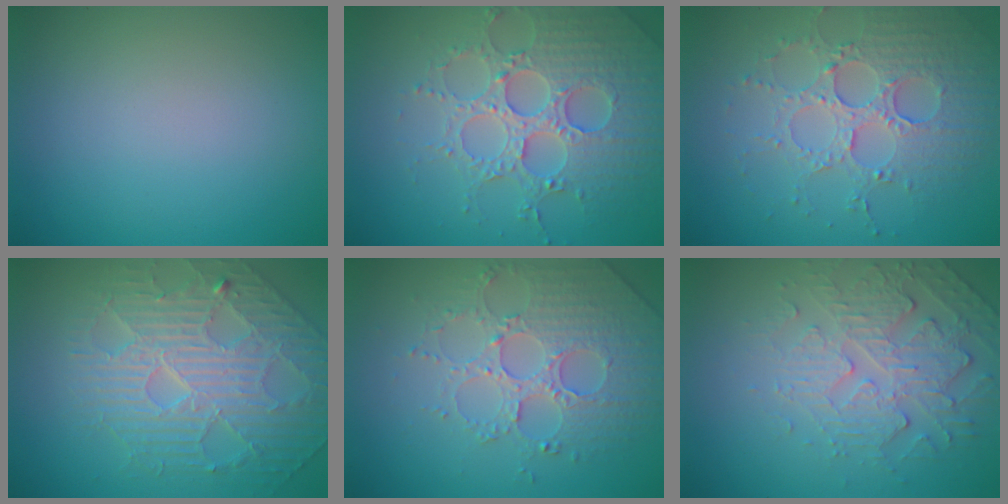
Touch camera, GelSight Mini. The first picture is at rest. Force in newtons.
{"total": 5.3, "press": 5.1, "slide": 1.2}
{"total": 4.5, "press": 4.2, "slide": 1.7}
{"total": 5.0, "press": 4.8, "slide": 1.5}
{"total": 4.2, "press": 3.9, "slide": 1.3}
{"total": 4.9, "press": 3.6, "slide": 3.4}